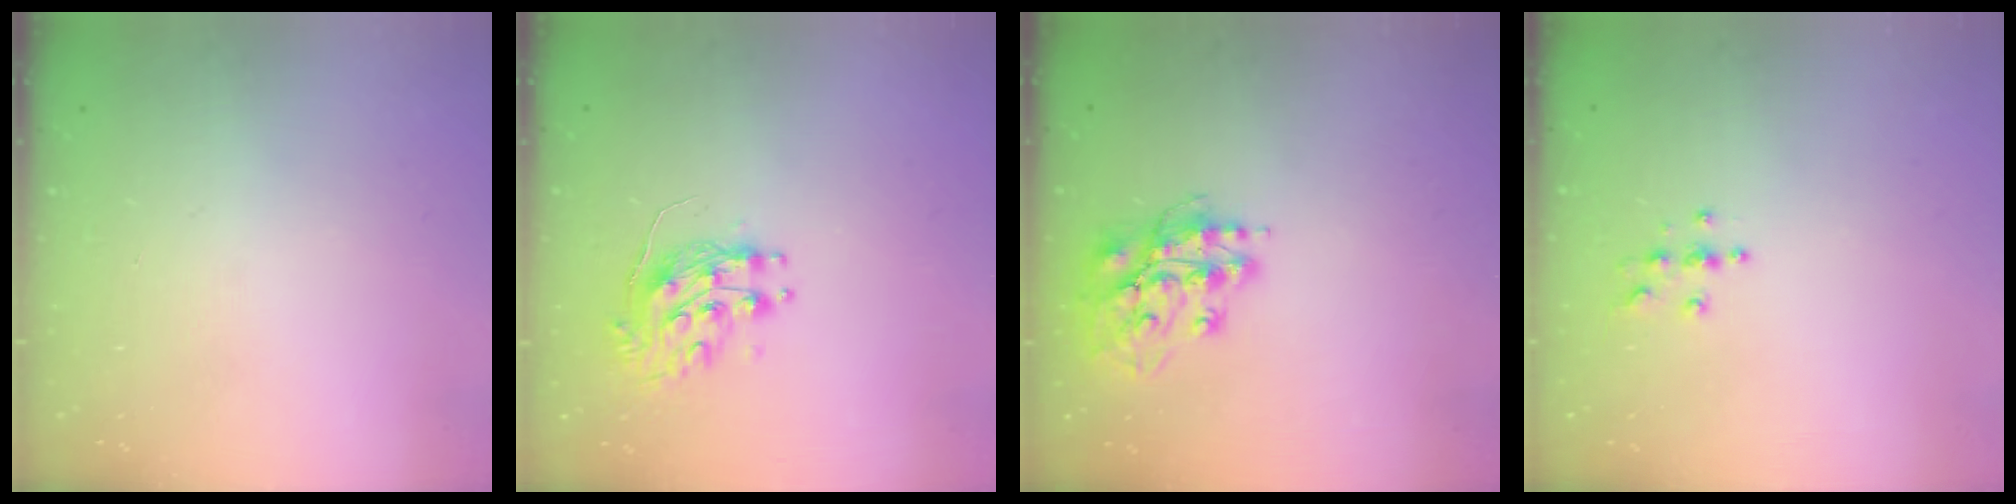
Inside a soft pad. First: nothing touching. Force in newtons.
{"total": 9.2, "press": 9.2, "slide": 0.7}
{"total": 13.9, "press": 13.7, "slide": 2.0}
{"total": 3.9, "press": 3.8, "slide": 0.4}